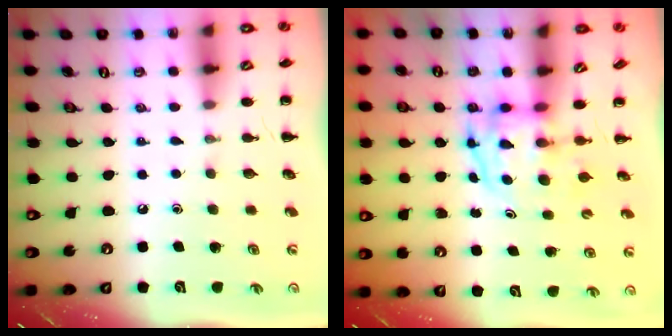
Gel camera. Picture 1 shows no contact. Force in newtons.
{"total": 3.9, "press": 3.8, "slide": 0.6}